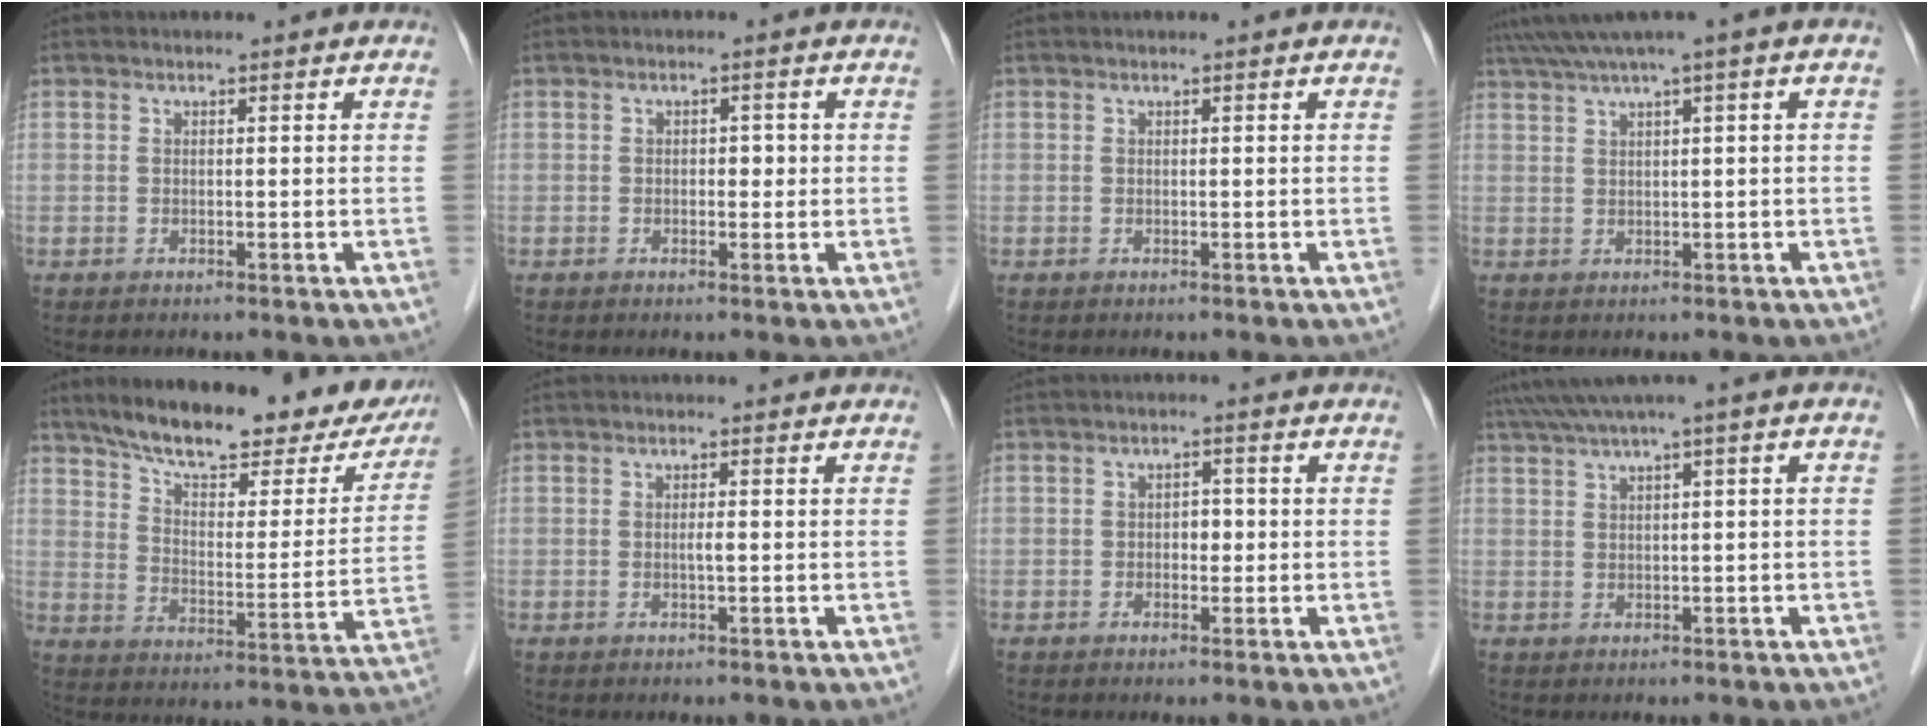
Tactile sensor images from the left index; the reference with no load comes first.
{"total": 1.8, "force": [-0.1, 1.1, 1.4], "torque": [-0.015, 0.006, -0.002]}
{"total": 0.0}
{"total": 5.2, "force": [3.0, -0.7, 4.2], "torque": [-0.084, 0.030, 0.055]}
{"total": 24.5, "force": [20.1, 6.7, 12.4], "torque": [-0.176, -0.002, 0.267]}
{"total": 0.9, "force": [-0.1, 0.0, 0.9], "torque": [-0.016, 0.000, -0.002]}
{"total": 2.2, "force": [-0.2, 1.4, 1.7], "torque": [-0.020, 0.005, -0.003]}
{"total": 4.9, "force": [2.6, -0.4, 4.1], "torque": [-0.084, 0.030, 0.049]}